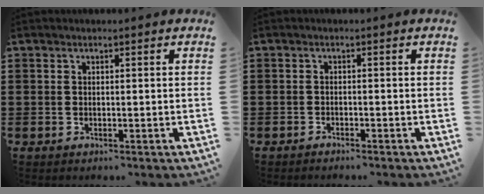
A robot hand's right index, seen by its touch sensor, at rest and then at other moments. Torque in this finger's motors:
{"motor_torque": [-1.02, 1.12, -0.01, -0.06]}